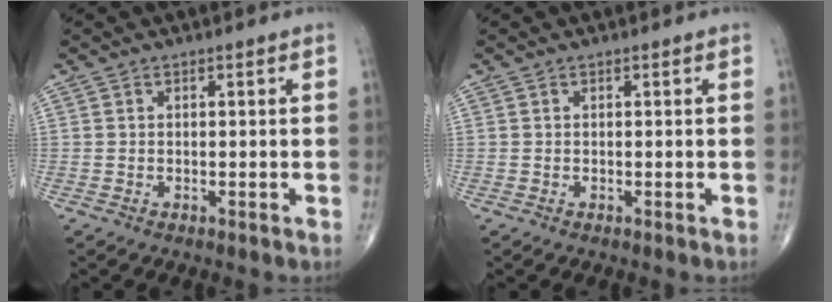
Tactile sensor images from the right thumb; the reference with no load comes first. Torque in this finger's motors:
{"motor_torque": [-0.09, -0.09, 0.00, 0.00, 0.00]}